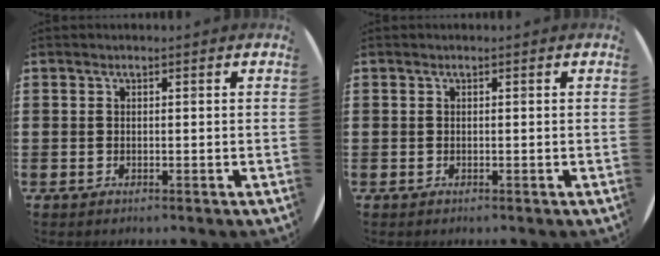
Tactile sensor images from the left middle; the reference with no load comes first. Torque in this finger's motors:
{"motor_torque": [-0.18, 0.03, -0.02, -0.01]}